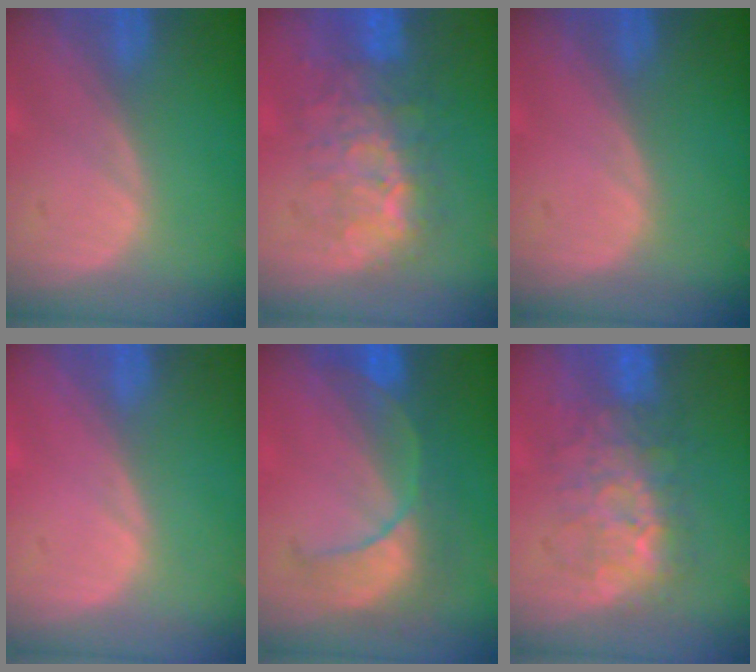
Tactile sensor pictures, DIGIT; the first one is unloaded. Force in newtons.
{"total": 9.3, "press": 8.5, "slide": 4.0}
{"total": 0.0}
{"total": 0.5, "press": 0.0, "slide": 0.5}
{"total": 8.1, "press": 7.9, "slide": 2.0}
{"total": 8.0, "press": 7.7, "slide": 2.0}